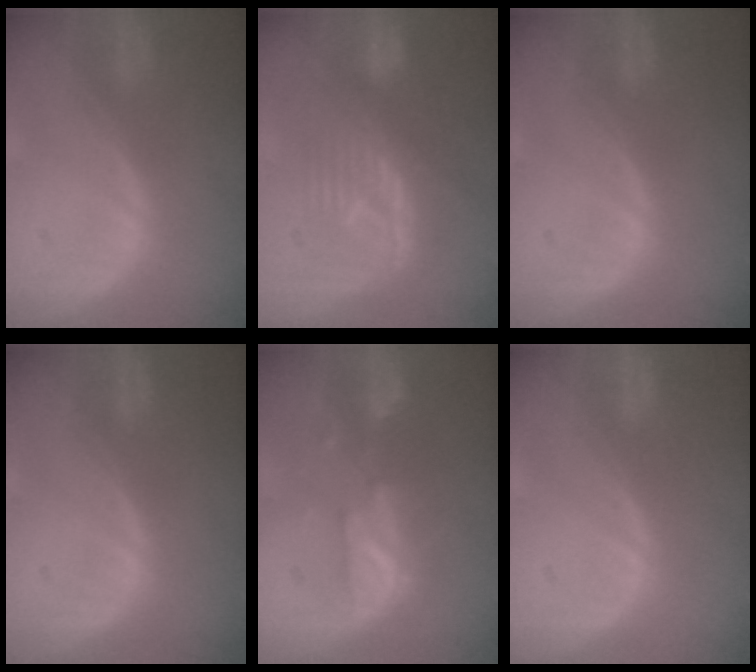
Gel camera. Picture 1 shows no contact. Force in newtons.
{"total": 7.9, "press": 7.8, "slide": 1.2}
{"total": 0.0}
{"total": 0.0}
{"total": 5.4, "press": 5.3, "slide": 0.7}
{"total": 0.0}